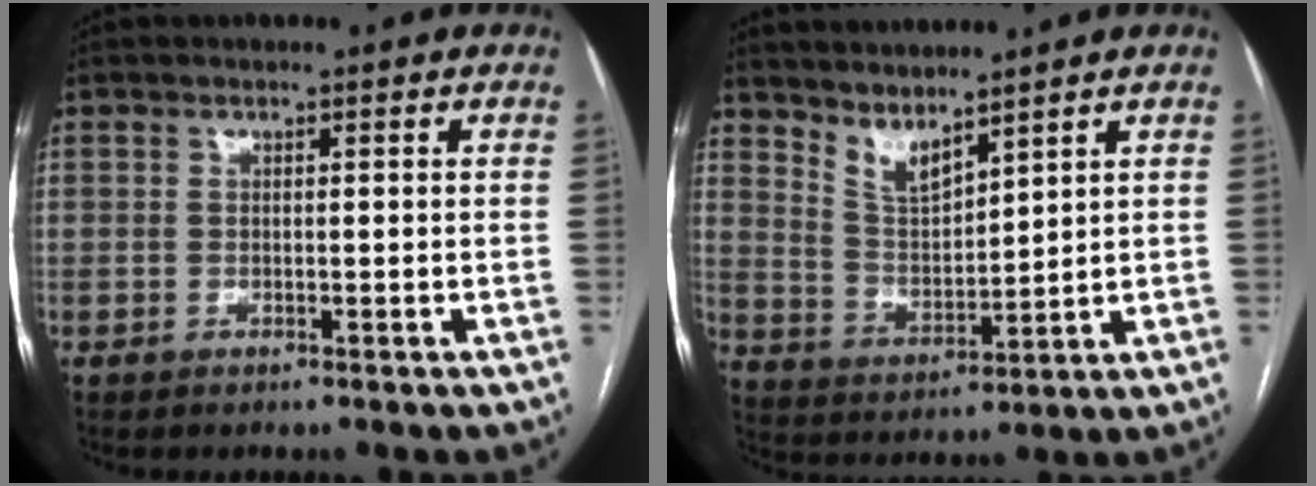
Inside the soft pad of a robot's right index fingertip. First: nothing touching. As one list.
[{"total": 5.7, "force": [5.1, 1.0, 2.4], "torque": [-0.054, -0.008, 0.115]}]